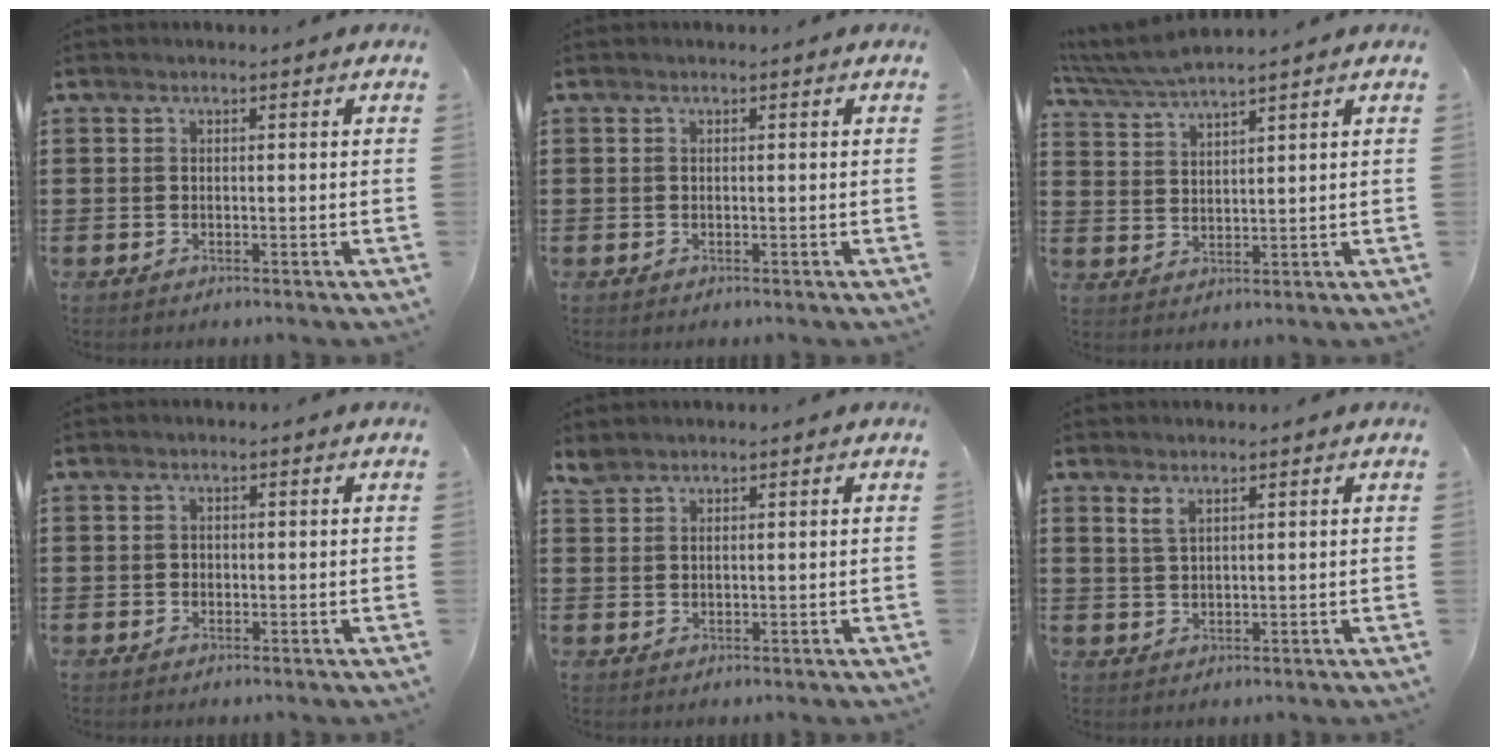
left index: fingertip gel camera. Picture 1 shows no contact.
{"total": 0.0}
{"total": 4.0, "force": [3.8, -0.2, 1.4], "torque": [-0.040, -0.015, 0.066]}
{"total": 0.6, "force": [-0.1, 0.6, 0.1], "torque": [-0.006, 0.003, -0.002]}
{"total": 1.7, "force": [1.6, 0.4, 0.4], "torque": [-0.013, 0.000, 0.032]}
{"total": 2.0, "force": [1.4, 0.7, 1.3], "torque": [-0.030, 0.002, 0.025]}